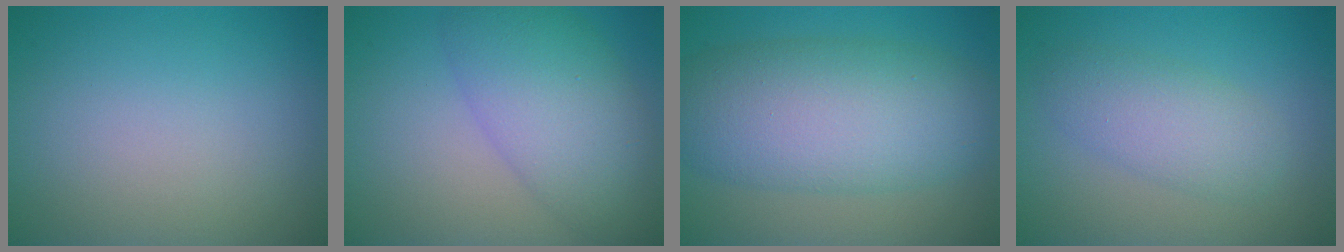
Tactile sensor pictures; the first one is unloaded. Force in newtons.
{"total": 7.2, "press": 7.2, "slide": 0.3}
{"total": 9.6, "press": 9.6, "slide": 0.3}
{"total": 3.6, "press": 3.6, "slide": 0.0}